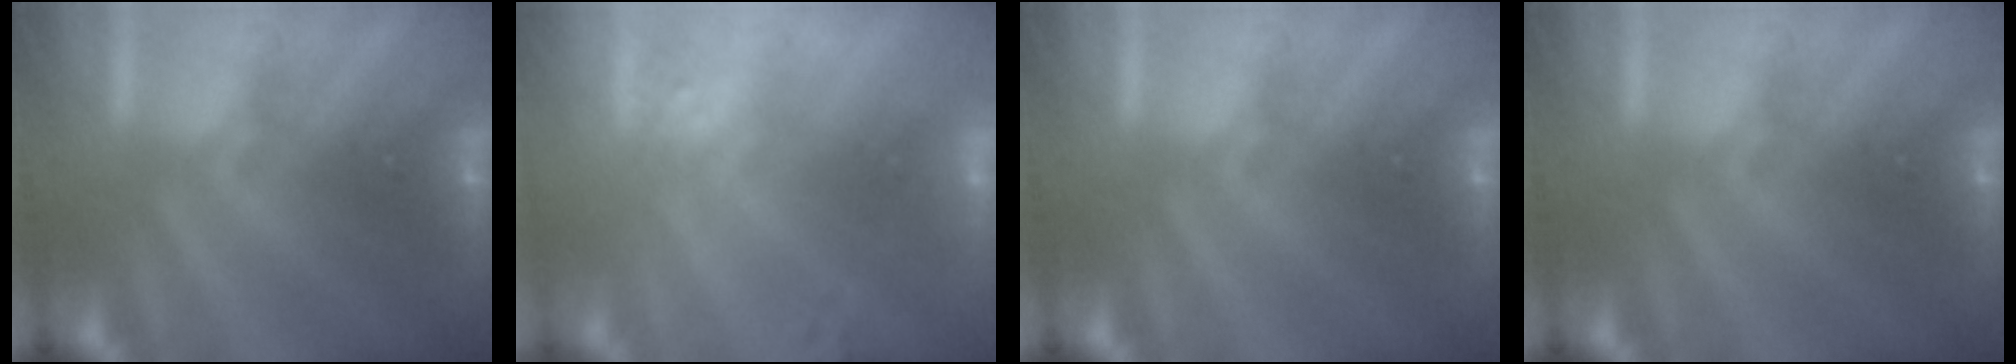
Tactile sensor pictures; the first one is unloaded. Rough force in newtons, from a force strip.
{"total": 2.6}
{"total": 0.0}
{"total": 0.0}